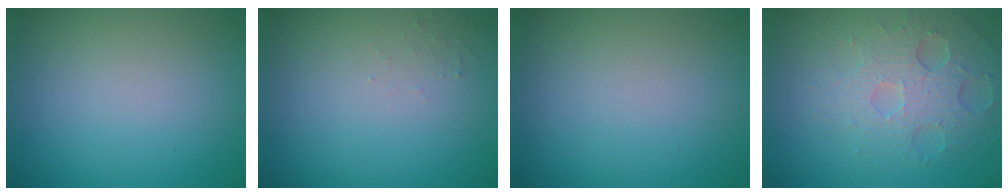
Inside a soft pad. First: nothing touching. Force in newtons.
{"total": 0.7, "press": 0.7, "slide": 0.2}
{"total": 0.0}
{"total": 4.5, "press": 3.8, "slide": 2.3}